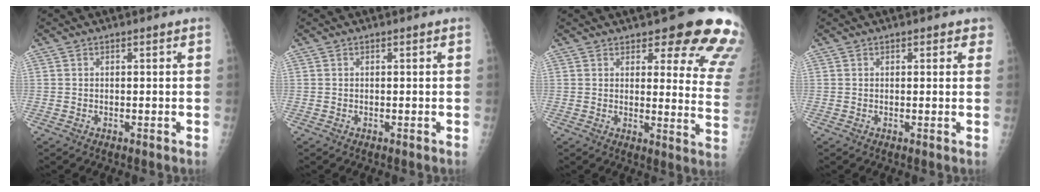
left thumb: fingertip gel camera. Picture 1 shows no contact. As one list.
[{"total": 0.0}, {"total": 17.2, "force": [12.5, 5.5, 10.5], "torque": [-0.074, -0.075, 0.128]}, {"total": 2.2, "force": [1.3, 1.5, 1.1], "torque": [0.013, -0.001, 0.009]}]